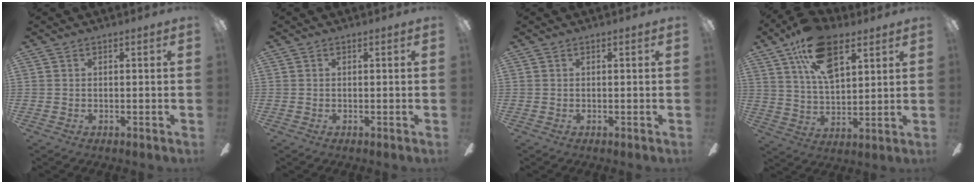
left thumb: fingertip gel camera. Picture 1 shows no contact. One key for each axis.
{"total": 0.0}
{"total": 0.0}
{"total": 16.2, "fx": 9.0, "fy": 8.4, "fz": 10.5, "tx": -0.183, "ty": -0.016, "tz": 0.161}